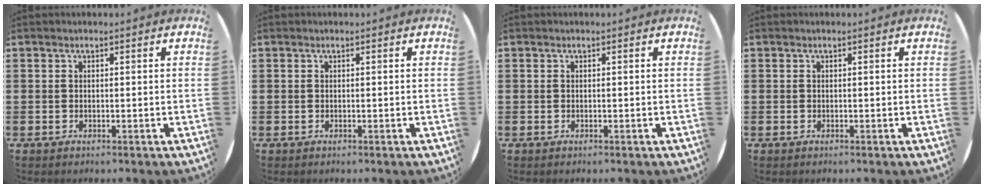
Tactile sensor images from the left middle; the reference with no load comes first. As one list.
[{"total": 0.0}, {"total": 0.0}, {"total": 0.0}]